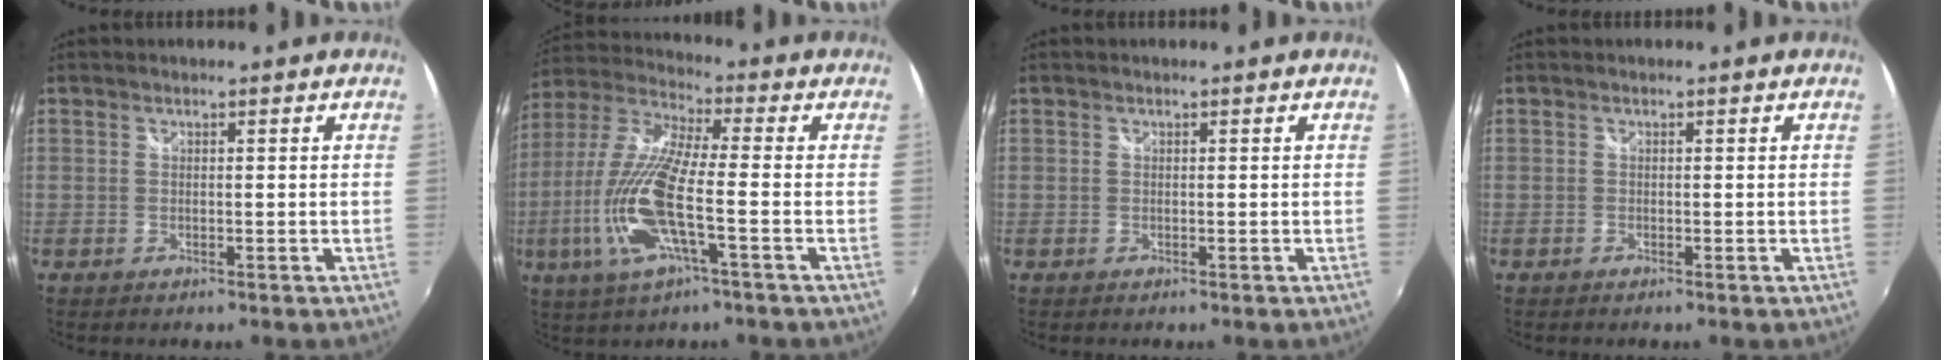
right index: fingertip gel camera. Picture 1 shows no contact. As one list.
[{"total": 16.2, "force": [-4.5, 3.0, 15.3], "torque": [-0.325, -0.014, -0.092]}, {"total": 0.0}, {"total": 0.0}]